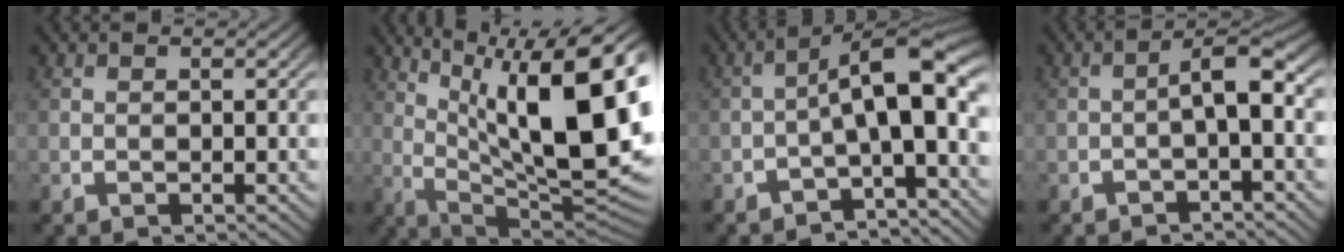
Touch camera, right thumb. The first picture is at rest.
{"total": 16.8, "force": [1.3, 9.2, 14.0], "torque": [-0.209, -0.058, 0.051]}
{"total": 8.6, "force": [-1.3, 4.5, 7.3], "torque": [-0.098, -0.016, -0.019]}
{"total": 4.2, "force": [-0.6, 1.9, 3.7], "torque": [-0.066, -0.004, -0.008]}